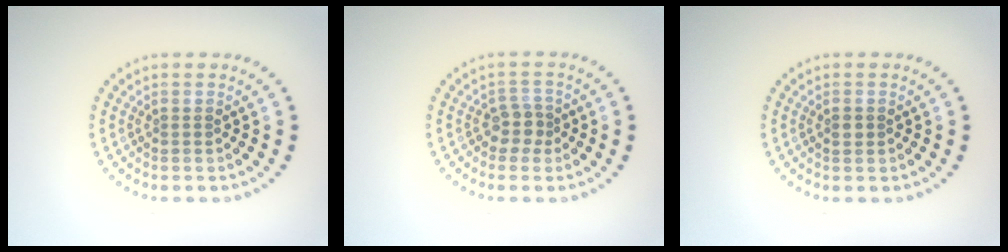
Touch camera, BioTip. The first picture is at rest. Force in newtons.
{"total": 1.8, "press": 1.4, "slide": 1.2}
{"total": 1.0, "press": 1.0, "slide": 0.1}